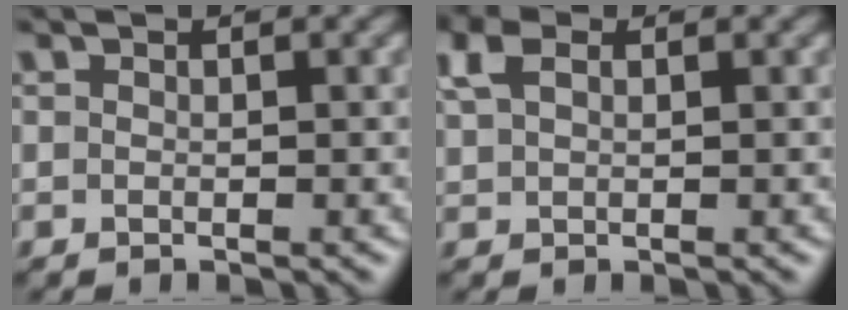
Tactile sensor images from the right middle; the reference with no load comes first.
{"total": 2.9, "force": [1.4, 1.7, 1.9], "torque": [-0.051, 0.008, 0.030]}